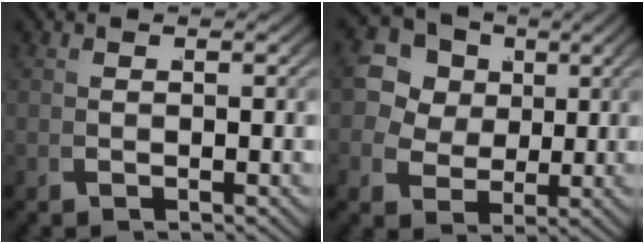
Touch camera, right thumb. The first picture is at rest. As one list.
[{"total": 10.9, "force": [2.8, 9.1, 5.3], "torque": [-0.114, -0.013, 0.040]}]